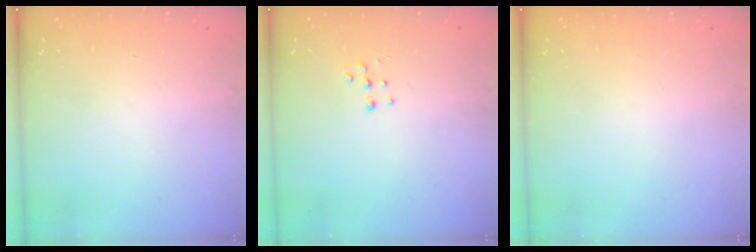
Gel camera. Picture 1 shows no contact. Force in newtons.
{"total": 5.2, "press": 5.2, "slide": 0.7}
{"total": 0.0}